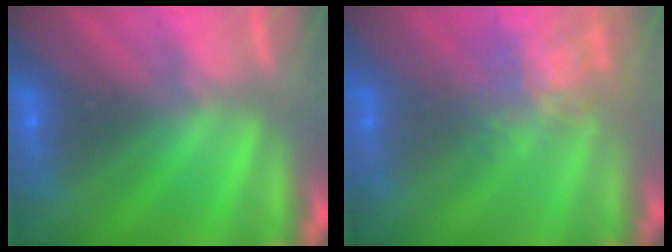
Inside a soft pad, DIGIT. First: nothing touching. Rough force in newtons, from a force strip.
{"total": 3.6}